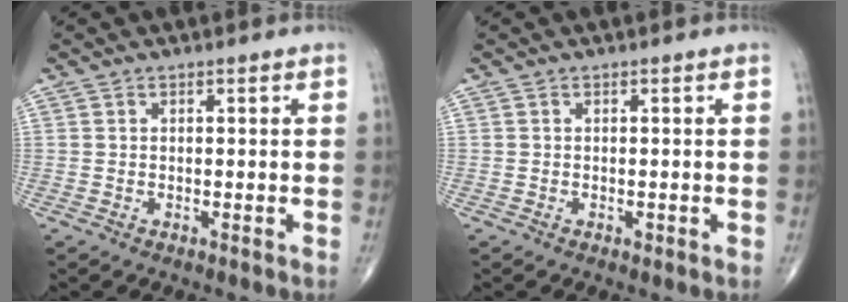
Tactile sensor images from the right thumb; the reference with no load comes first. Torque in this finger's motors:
{"motor_torque": [2.62, 2.38, -0.08, -0.20, -0.07]}